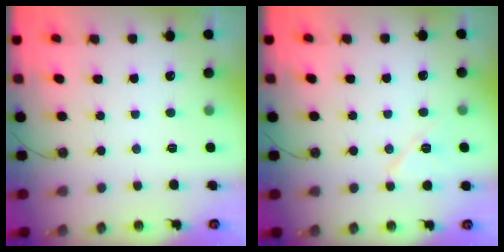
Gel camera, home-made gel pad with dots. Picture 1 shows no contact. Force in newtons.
{"total": 7.6, "press": 7.5, "slide": 0.7}